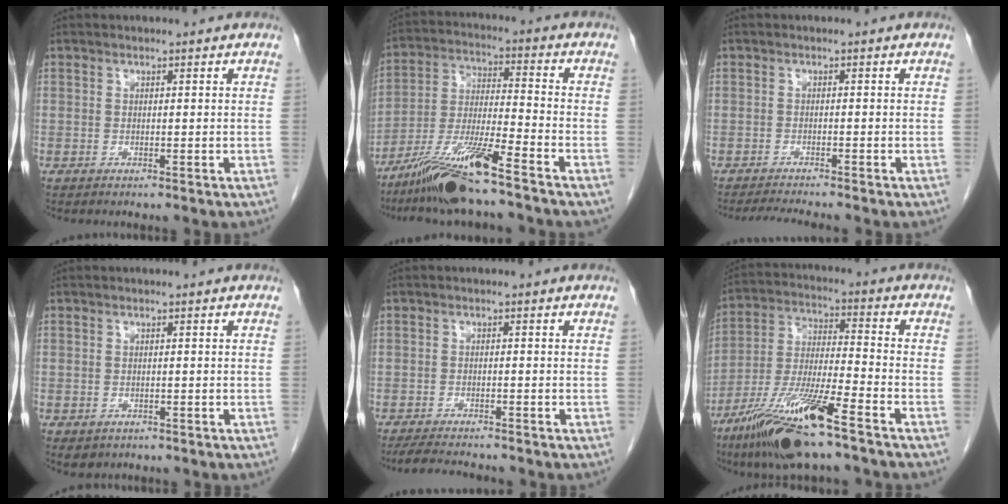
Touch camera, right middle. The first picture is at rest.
{"total": 12.7, "force": [-9.4, -0.1, 8.5], "torque": [-0.169, -0.024, -0.173]}
{"total": 3.6, "force": [-3.3, -0.9, 1.1], "torque": [-0.023, -0.018, -0.056]}
{"total": 1.9, "force": [-1.0, 1.5, 0.6], "torque": [-0.009, 0.000, -0.004]}
{"total": 5.1, "force": [-4.8, 0.3, 1.7], "torque": [-0.032, -0.020, -0.079]}
{"total": 16.2, "force": [-10.5, 1.3, 12.3], "torque": [-0.255, -0.034, -0.193]}